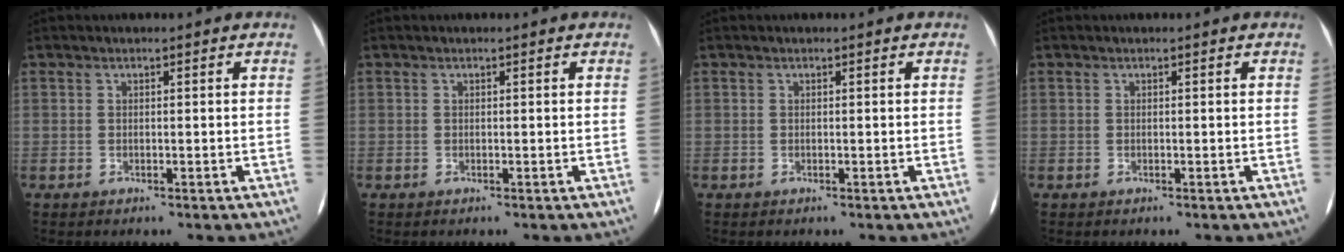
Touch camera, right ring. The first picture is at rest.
{"total": 0.0}
{"total": 0.0}
{"total": 0.0}